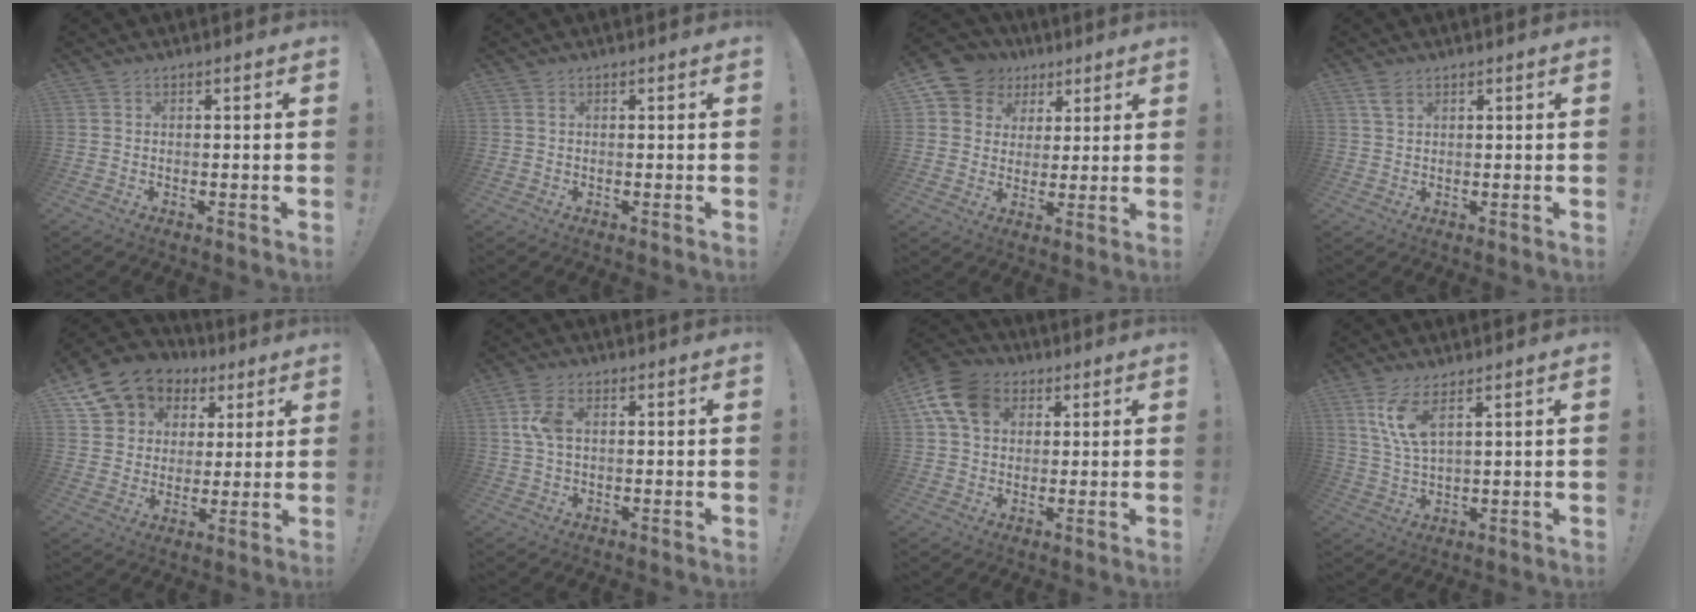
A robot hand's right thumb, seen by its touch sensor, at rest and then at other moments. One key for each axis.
{"total": 0.6, "fx": 0.1, "fy": 0.0, "fz": 0.5, "tx": -0.010, "ty": 0.002, "tz": 0.001}
{"total": 9.1, "fx": 4.3, "fy": 7.8, "fz": 1.9, "tx": -0.038, "ty": -0.025, "tz": 0.089}
{"total": 2.9, "fx": 1.7, "fy": 1.4, "fz": 1.8, "tx": -0.029, "ty": -0.005, "tz": 0.029}
{"total": 11.1, "fx": 6.6, "fy": 8.5, "fz": 2.8, "tx": -0.044, "ty": -0.051, "tz": 0.130}
{"total": 6.7, "fx": 1.3, "fy": 3.8, "fz": 5.3, "tx": -0.113, "ty": 0.006, "tz": 0.024}
{"total": 13.2, "fx": 4.6, "fy": 9.8, "fz": 7.6, "tx": -0.149, "ty": -0.003, "tz": 0.092}
{"total": 8.3, "fx": 4.6, "fy": 2.3, "fz": 6.5, "tx": -0.128, "ty": -0.021, "tz": 0.079}